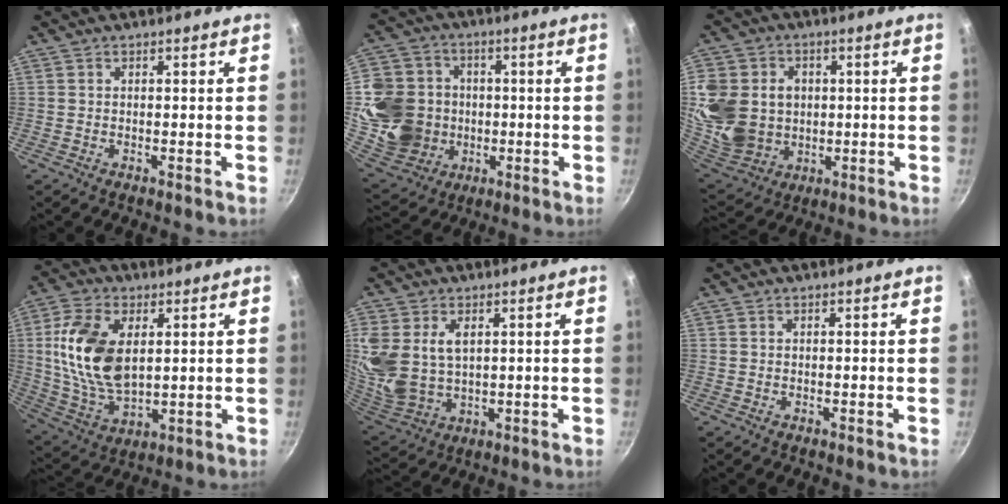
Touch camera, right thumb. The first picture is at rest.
{"total": 17.4, "force": [-0.9, 15.5, 7.9], "torque": [-0.131, 0.018, -0.008]}
{"total": 20.5, "force": [1.3, 17.1, 11.2], "torque": [-0.243, 0.002, 0.039]}
{"total": 16.6, "force": [3.2, 9.7, 13.0], "torque": [-0.238, -0.012, 0.069]}
{"total": 15.4, "force": [3.9, 10.8, 10.4], "torque": [-0.230, -0.015, 0.092]}
{"total": 0.0}